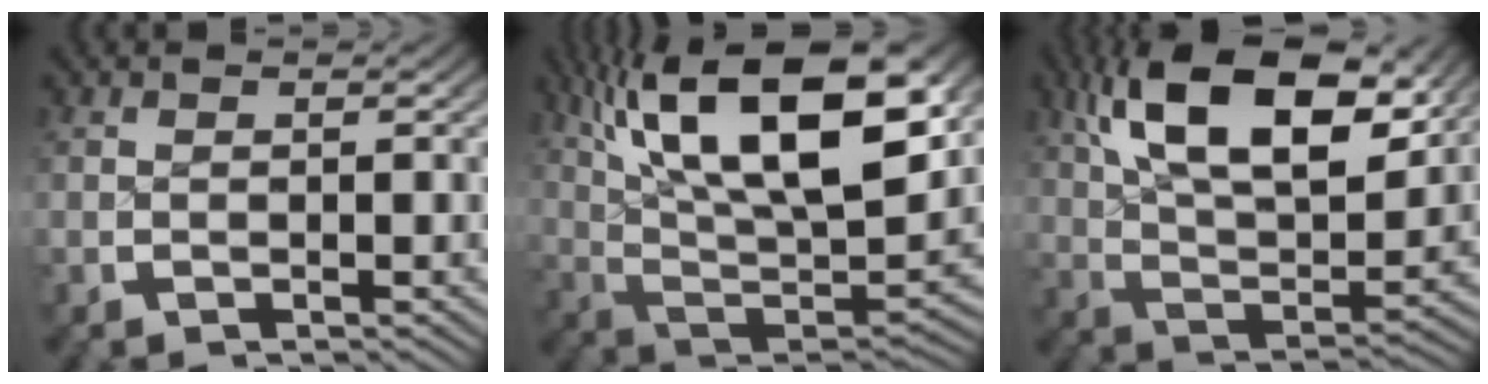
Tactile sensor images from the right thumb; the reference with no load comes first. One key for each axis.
{"total": 17.9, "fx": 3.4, "fy": 10.0, "fz": 14.5, "tx": -0.283, "ty": -0.035, "tz": 0.061}
{"total": 14.2, "fx": 3.9, "fy": 7.7, "fz": 11.2, "tx": -0.218, "ty": -0.013, "tz": 0.060}